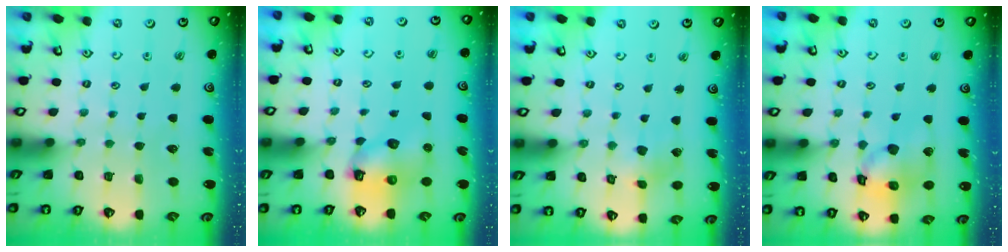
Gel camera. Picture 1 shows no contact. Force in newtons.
{"total": 8.6, "press": 8.6, "slide": 0.7}
{"total": 2.2, "press": 2.2, "slide": 0.4}
{"total": 13.7, "press": 13.6, "slide": 1.8}